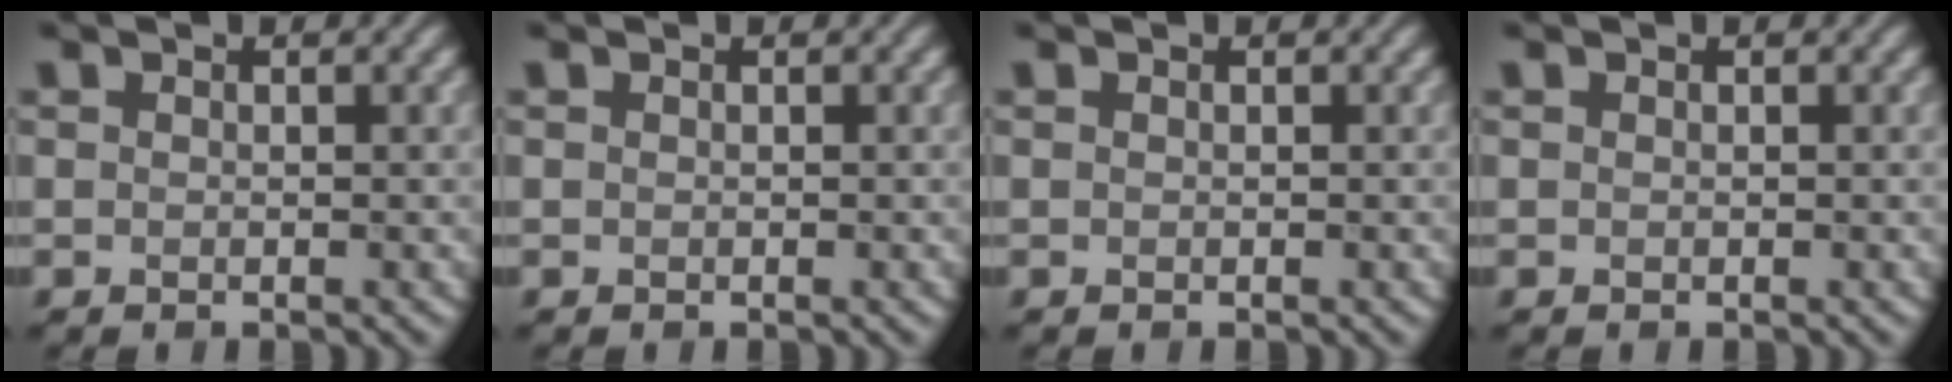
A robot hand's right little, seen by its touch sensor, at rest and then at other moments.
{"total": 0.0}
{"total": 0.0}
{"total": 0.0}